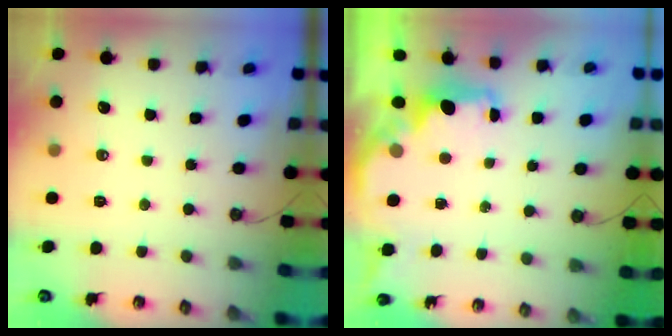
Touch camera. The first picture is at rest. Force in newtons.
{"total": 1.8, "press": 1.7, "slide": 0.6}